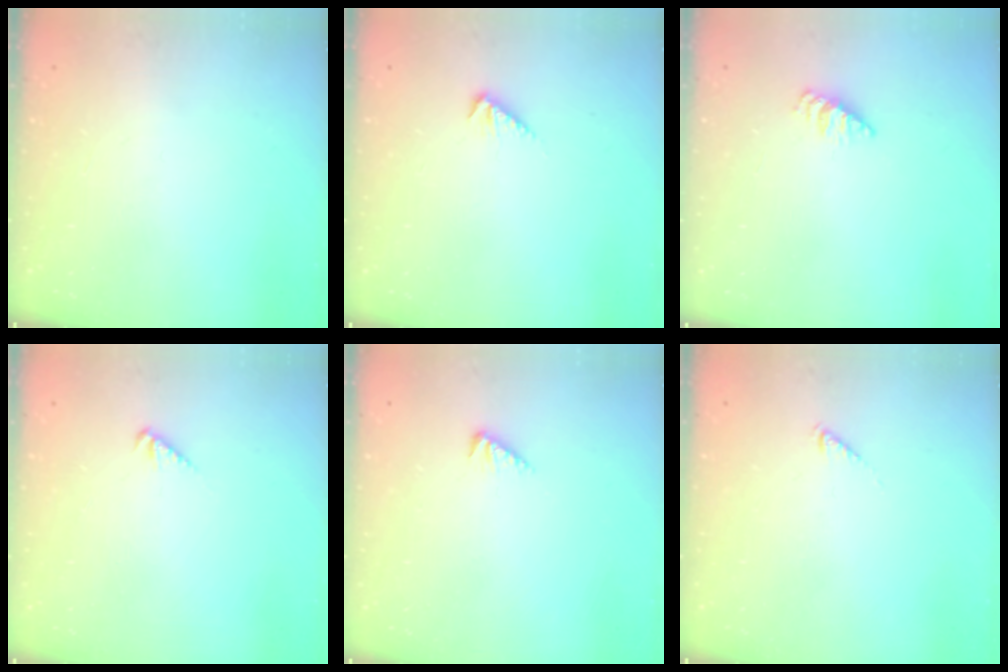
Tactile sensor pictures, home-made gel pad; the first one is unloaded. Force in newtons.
{"total": 3.2, "press": 3.2, "slide": 0.6}
{"total": 2.2, "press": 2.2, "slide": 0.3}
{"total": 2.1, "press": 2.0, "slide": 0.5}
{"total": 2.4, "press": 2.3, "slide": 0.5}
{"total": 0.0}